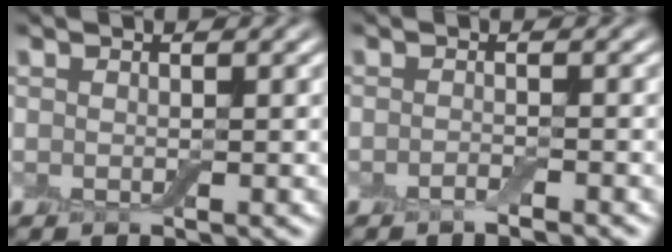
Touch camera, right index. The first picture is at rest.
{"total": 0.9, "force": [-0.8, 0.1, 0.5], "torque": [-0.012, -0.001, -0.016]}